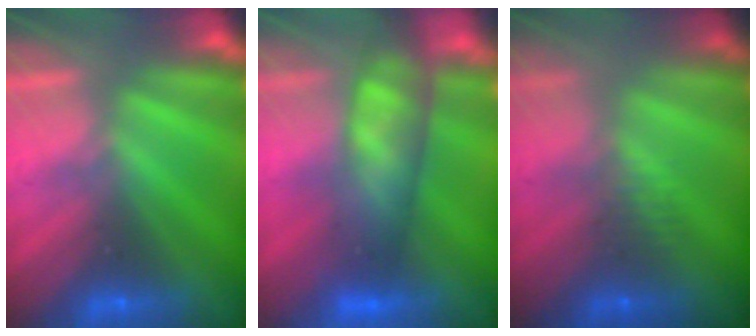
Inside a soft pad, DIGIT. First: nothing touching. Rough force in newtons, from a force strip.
{"total": 7.3}
{"total": 2.4}